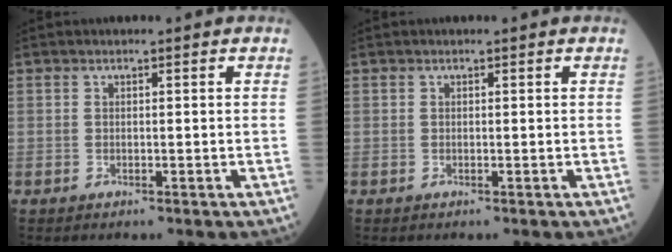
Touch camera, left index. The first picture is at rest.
{"total": 0.0}